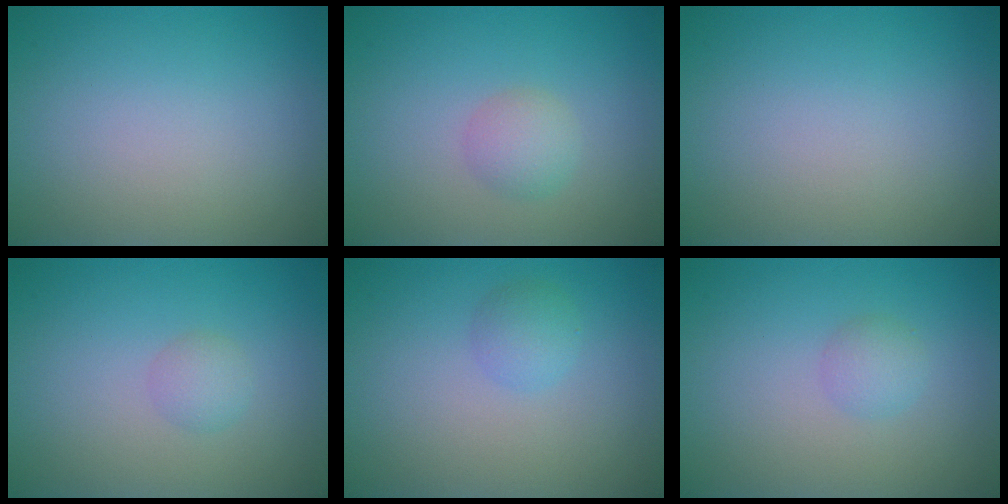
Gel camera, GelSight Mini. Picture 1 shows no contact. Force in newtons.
{"total": 1.7, "press": 1.7, "slide": 0.1}
{"total": 0.0}
{"total": 1.3, "press": 1.3, "slide": 0.1}
{"total": 1.6, "press": 1.6, "slide": 0.0}
{"total": 1.5, "press": 1.5, "slide": 0.1}